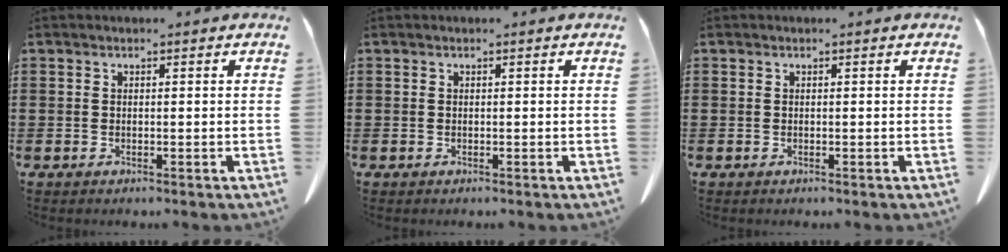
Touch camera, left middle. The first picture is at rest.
{"total": 0.0}
{"total": 0.0}